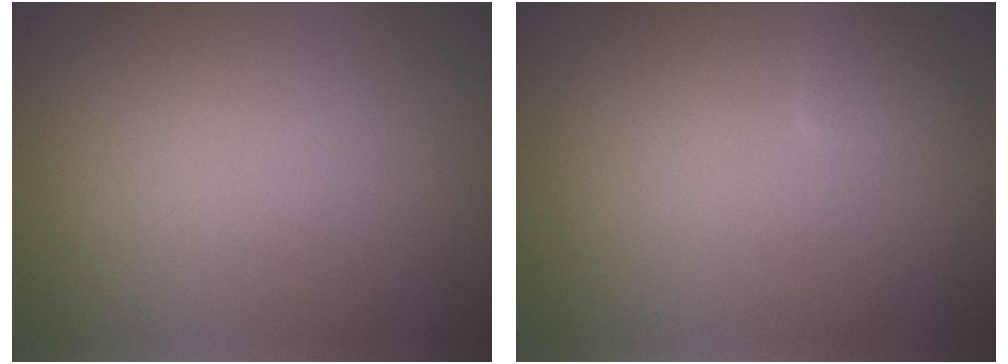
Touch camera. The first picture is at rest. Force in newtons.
{"total": 1.0, "press": 1.0, "slide": 0.0}